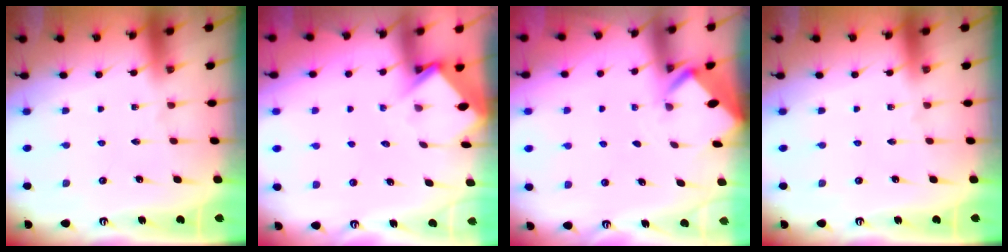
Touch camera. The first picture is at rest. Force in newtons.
{"total": 3.5, "press": 3.5, "slide": 0.3}
{"total": 2.2, "press": 2.2, "slide": 0.1}
{"total": 0.0}